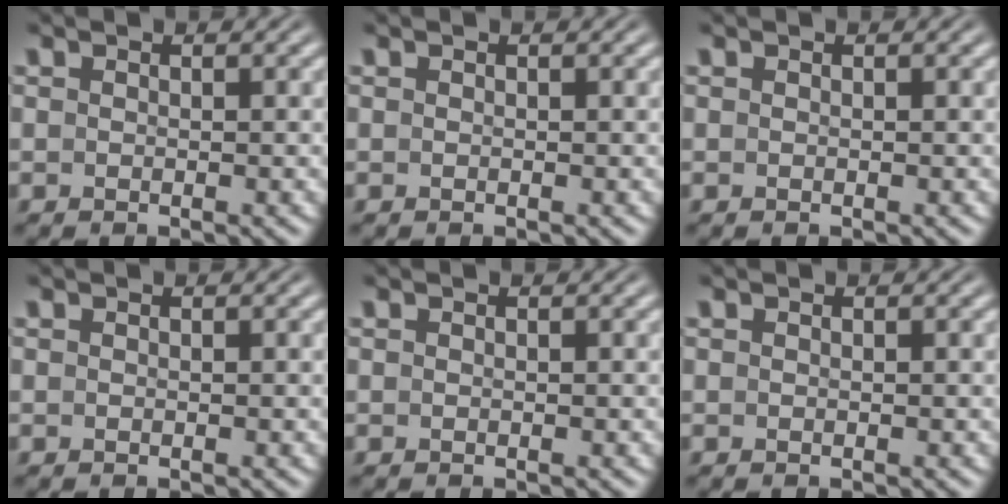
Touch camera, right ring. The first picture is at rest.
{"total": 0.0}
{"total": 0.0}
{"total": 0.0}
{"total": 0.0}
{"total": 0.0}